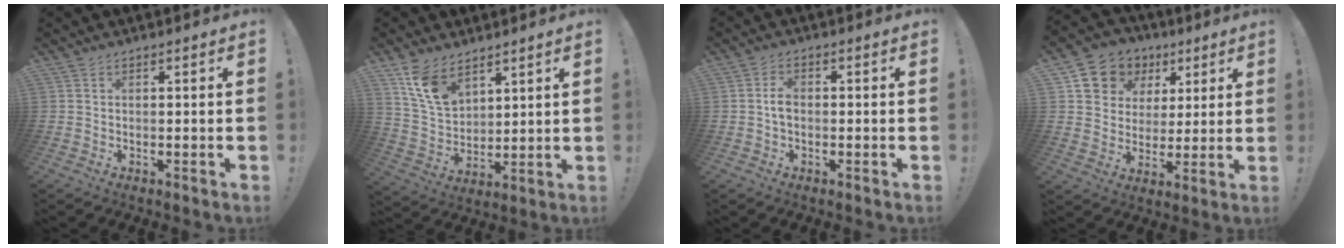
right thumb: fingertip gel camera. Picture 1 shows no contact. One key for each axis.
{"total": 11.7, "fx": 7.8, "fy": 6.6, "fz": 5.7, "tx": -0.119, "ty": -0.034, "tz": 0.158}
{"total": 3.0, "fx": -0.3, "fy": 1.9, "fz": 2.3, "tx": -0.034, "ty": 0.006, "tz": -0.007}
{"total": 10.6, "fx": 4.8, "fy": 9.1, "fz": 2.8, "tx": -0.042, "ty": -0.029, "tz": 0.098}